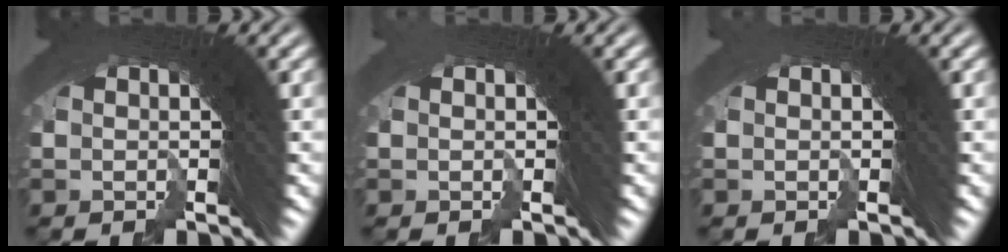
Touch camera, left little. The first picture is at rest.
{"total": 1.9, "force": [-0.4, -1.1, -1.5], "torque": [0.024, -0.006, -0.003]}
{"total": 1.2, "force": [-0.2, -0.7, -0.9], "torque": [0.016, -0.004, -0.001]}